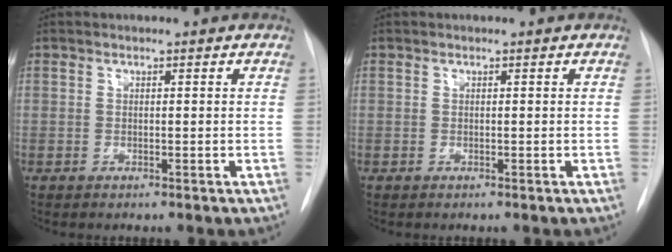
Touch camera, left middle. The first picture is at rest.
{"total": 0.0}